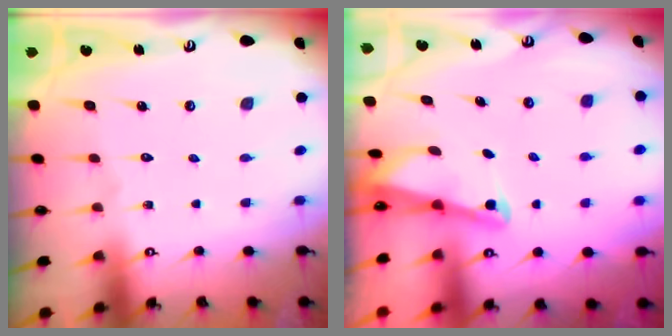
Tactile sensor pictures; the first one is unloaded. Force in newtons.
{"total": 2.2, "press": 2.2, "slide": 0.3}